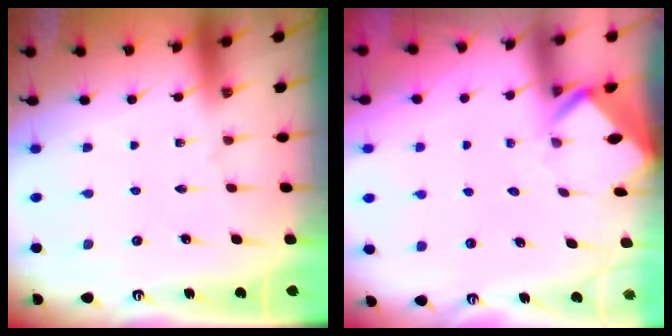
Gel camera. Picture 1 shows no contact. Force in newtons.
{"total": 2.9, "press": 2.9, "slide": 0.2}